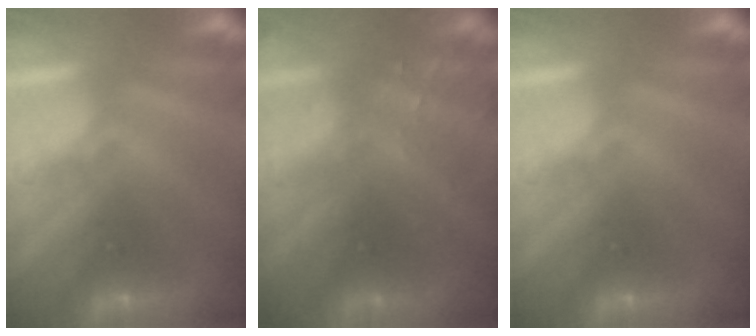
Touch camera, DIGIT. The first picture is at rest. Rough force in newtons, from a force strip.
{"total": 6.6}
{"total": 0.0}